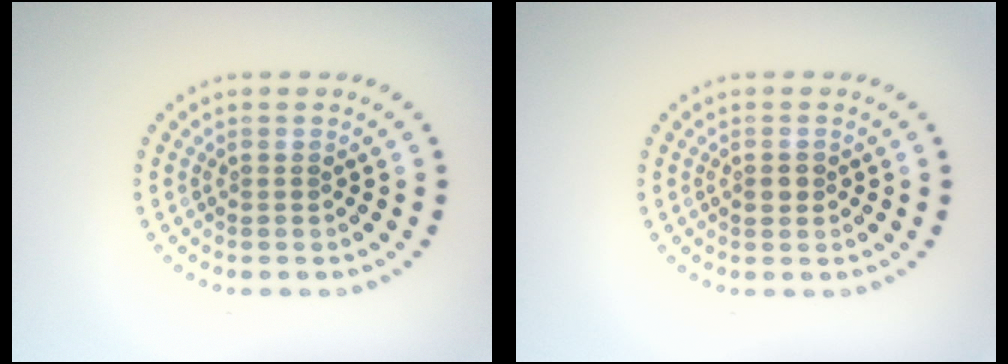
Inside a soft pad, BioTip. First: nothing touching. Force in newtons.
{"total": 1.1, "press": 1.1, "slide": 0.2}